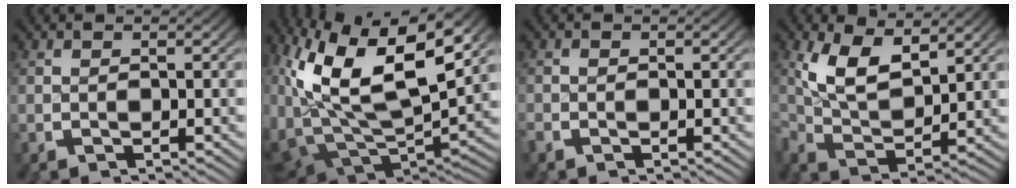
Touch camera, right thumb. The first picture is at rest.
{"total": 15.8, "force": [1.4, 9.4, 12.6], "torque": [-0.272, -0.047, 0.044]}
{"total": 0.7, "force": [-0.5, 0.3, -0.3], "torque": [0.005, -0.001, -0.012]}
{"total": 6.0, "force": [2.2, 3.2, 4.5], "torque": [-0.103, -0.016, 0.046]}